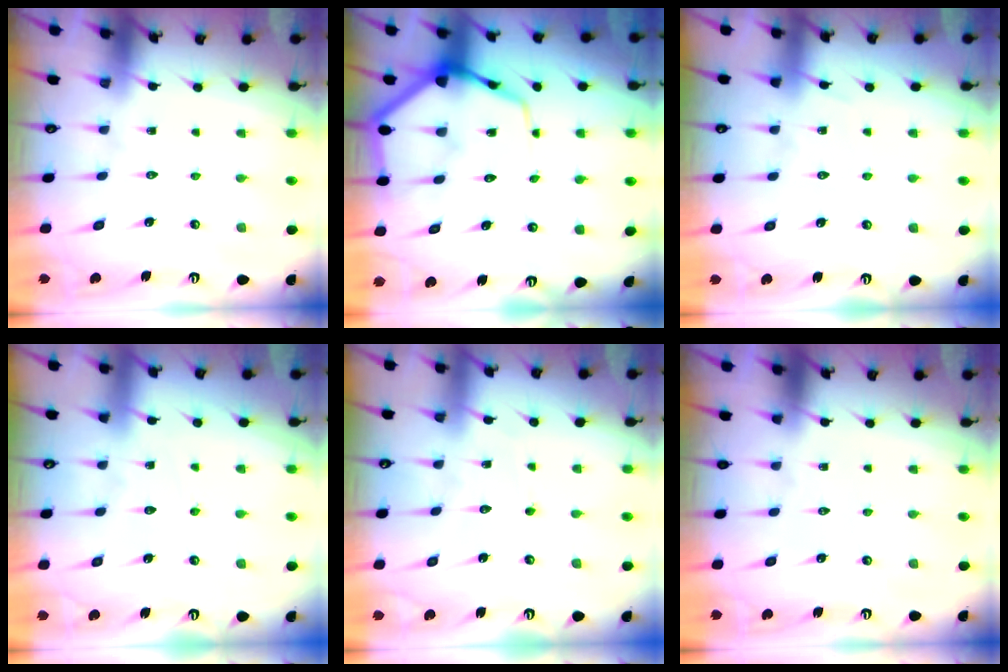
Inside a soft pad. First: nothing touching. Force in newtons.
{"total": 10.5, "press": 10.4, "slide": 1.1}
{"total": 3.7, "press": 3.7, "slide": 0.5}
{"total": 2.8, "press": 2.8, "slide": 0.3}
{"total": 3.7, "press": 3.7, "slide": 0.5}
{"total": 0.0}